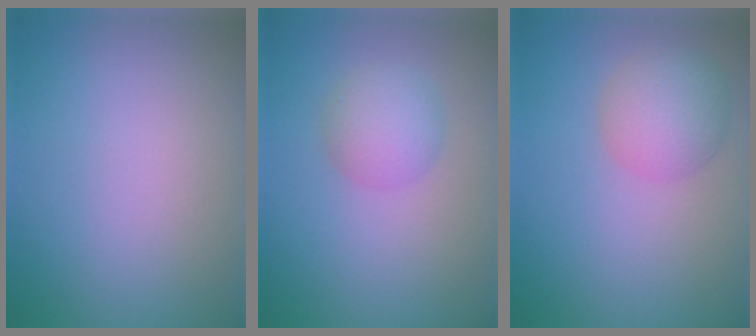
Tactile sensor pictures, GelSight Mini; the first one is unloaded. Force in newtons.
{"total": 3.0, "press": 3.0, "slide": 0.1}
{"total": 3.7, "press": 3.7, "slide": 0.1}